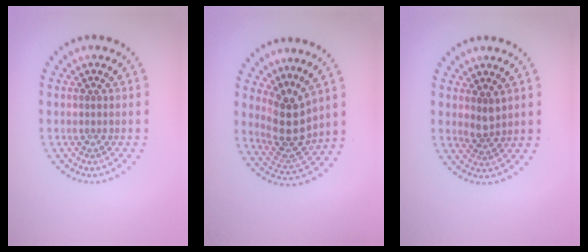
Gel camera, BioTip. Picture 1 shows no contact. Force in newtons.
{"total": 4.0, "press": 3.4, "slide": 2.1}
{"total": 1.7, "press": 1.4, "slide": 1.0}